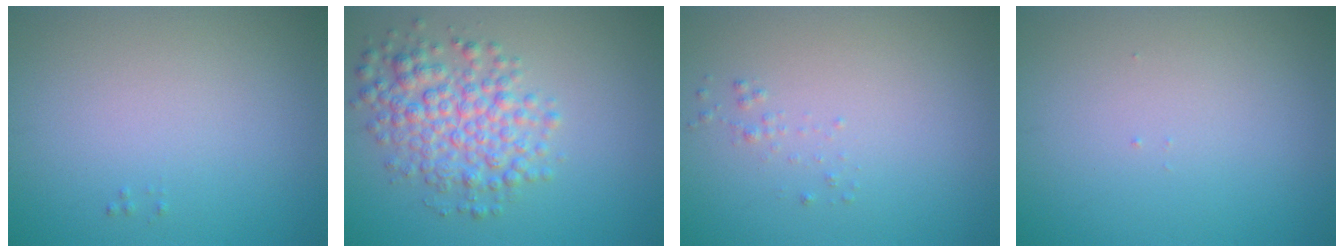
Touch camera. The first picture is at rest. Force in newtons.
{"total": 5.1, "press": 5.1, "slide": 0.1}
{"total": 0.6, "press": 0.6, "slide": 0.1}
{"total": 0.0}